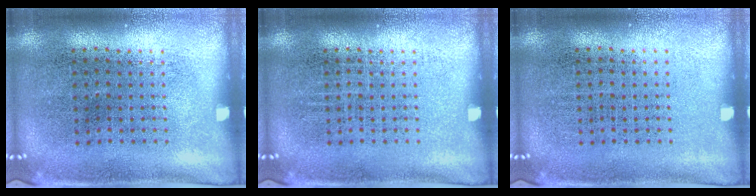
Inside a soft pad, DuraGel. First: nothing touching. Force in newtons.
{"total": 0.0}
{"total": 0.0}